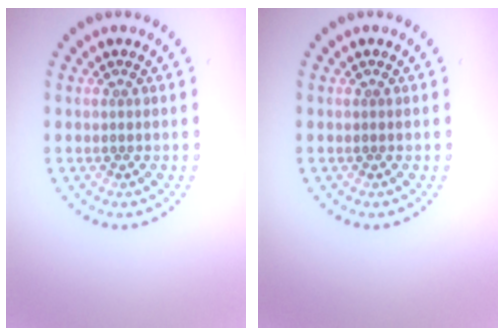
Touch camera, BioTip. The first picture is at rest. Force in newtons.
{"total": 0.0}